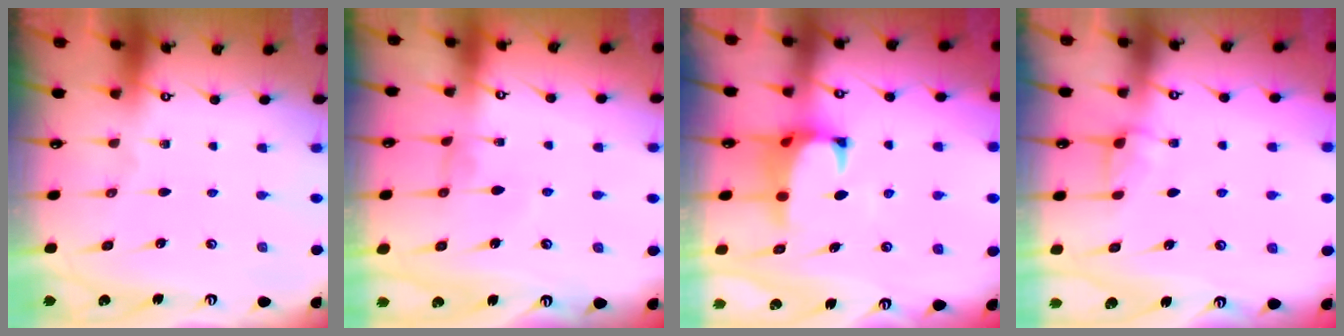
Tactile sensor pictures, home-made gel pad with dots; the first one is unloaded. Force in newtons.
{"total": 0.0}
{"total": 1.3, "press": 0.8, "slide": 1.0}
{"total": 1.7, "press": 1.6, "slide": 0.7}